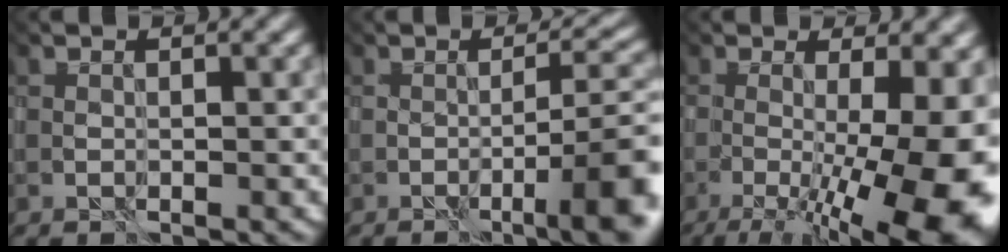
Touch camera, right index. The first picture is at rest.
{"total": 6.1, "force": [-3.8, 0.0, 4.8], "torque": [-0.067, 0.003, -0.034]}
{"total": 17.8, "force": [-4.8, 7.3, 15.4], "torque": [-0.182, -0.007, -0.043]}